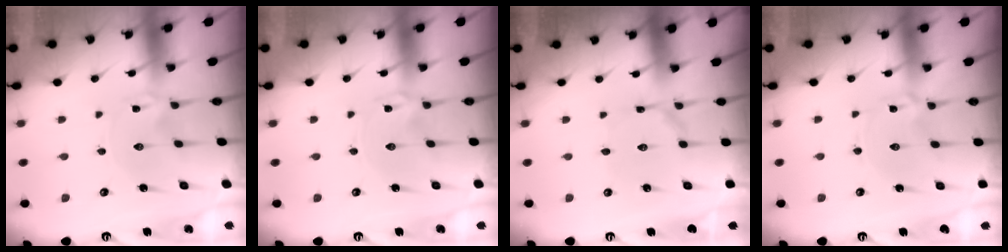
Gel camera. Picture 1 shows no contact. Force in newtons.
{"total": 0.0}
{"total": 1.4, "press": 1.4, "slide": 0.1}
{"total": 1.7, "press": 1.7, "slide": 0.3}